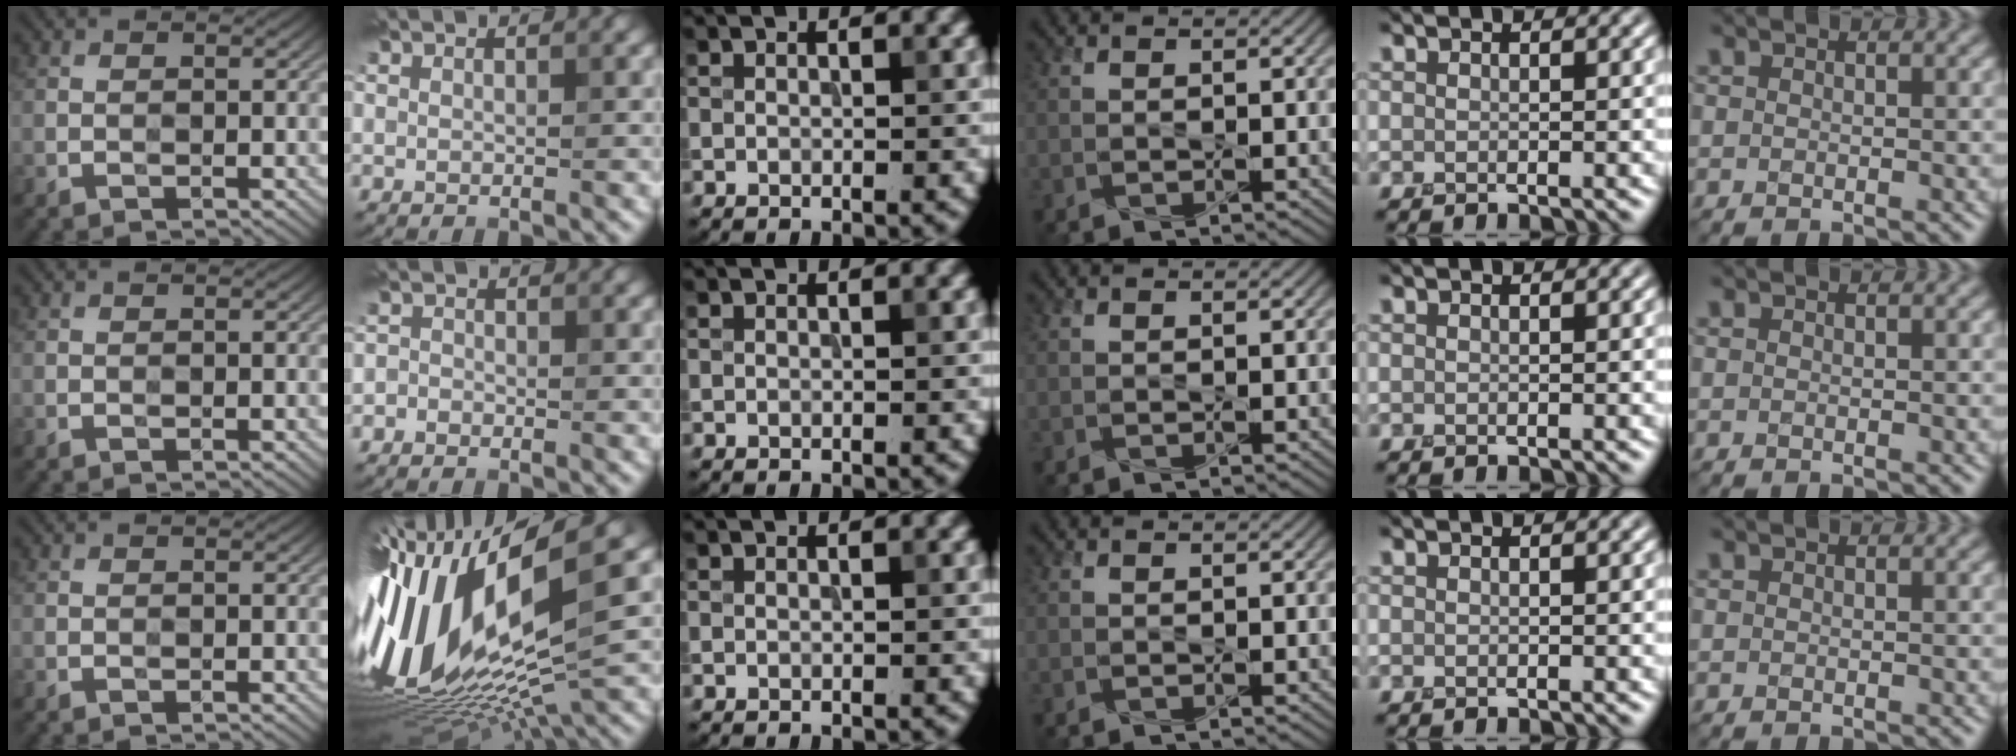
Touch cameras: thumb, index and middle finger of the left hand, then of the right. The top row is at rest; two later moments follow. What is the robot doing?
{"motion": "press", "object": "sticky note"}